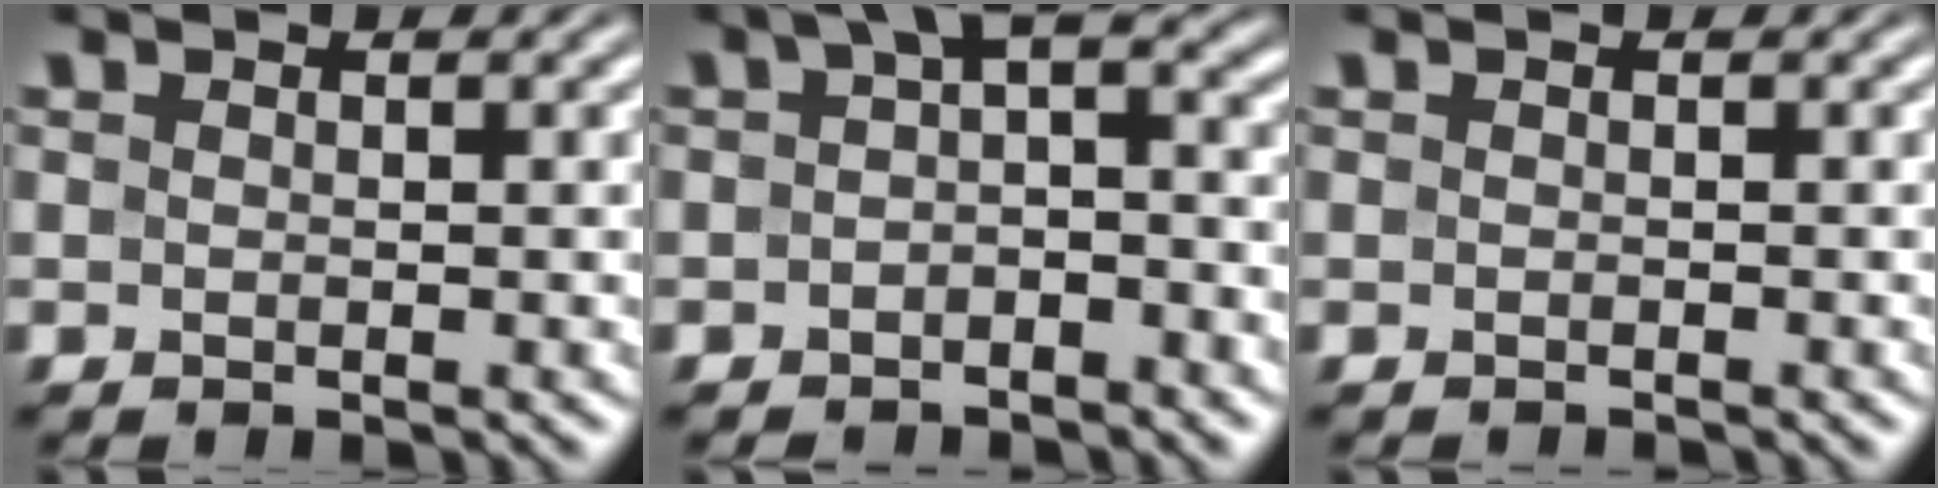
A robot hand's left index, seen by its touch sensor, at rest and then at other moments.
{"total": 4.2, "force": [-0.5, 2.2, 3.5], "torque": [-0.038, 0.014, -0.020]}
{"total": 0.7, "force": [-0.7, 0.0, 0.1], "torque": [0.001, -0.005, -0.011]}